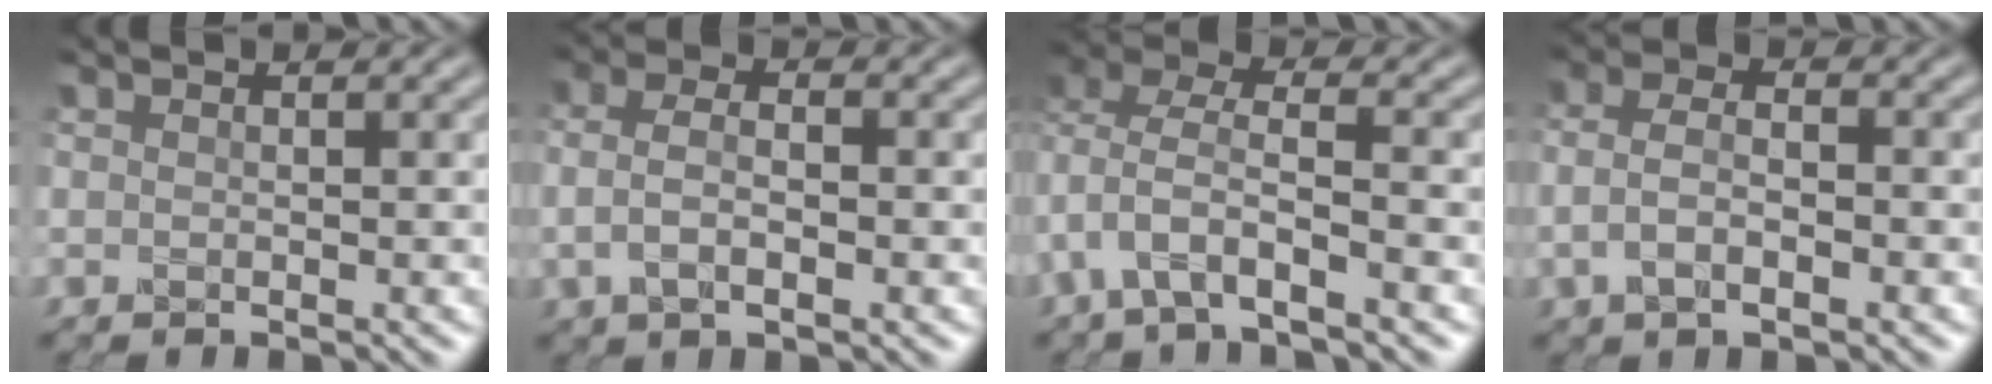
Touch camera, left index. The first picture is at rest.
{"total": 3.1, "force": [-0.4, 1.3, 2.8], "torque": [-0.063, 0.004, -0.011]}
{"total": 5.0, "force": [-1.9, 2.5, 3.8], "torque": [-0.081, 0.003, -0.042]}
{"total": 3.1, "force": [-0.9, 1.3, 2.7], "torque": [-0.061, 0.006, -0.021]}